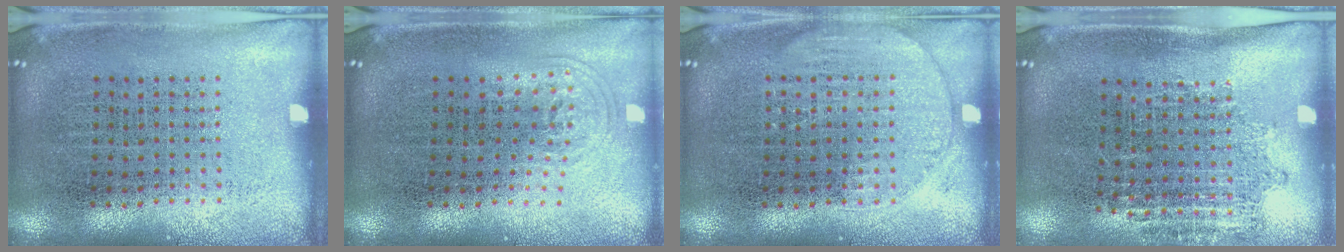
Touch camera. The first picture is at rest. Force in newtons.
{"total": 0.9, "press": 0.7, "slide": 0.6}
{"total": 1.6, "press": 1.6, "slide": 0.0}
{"total": 1.1, "press": 0.9, "slide": 0.6}